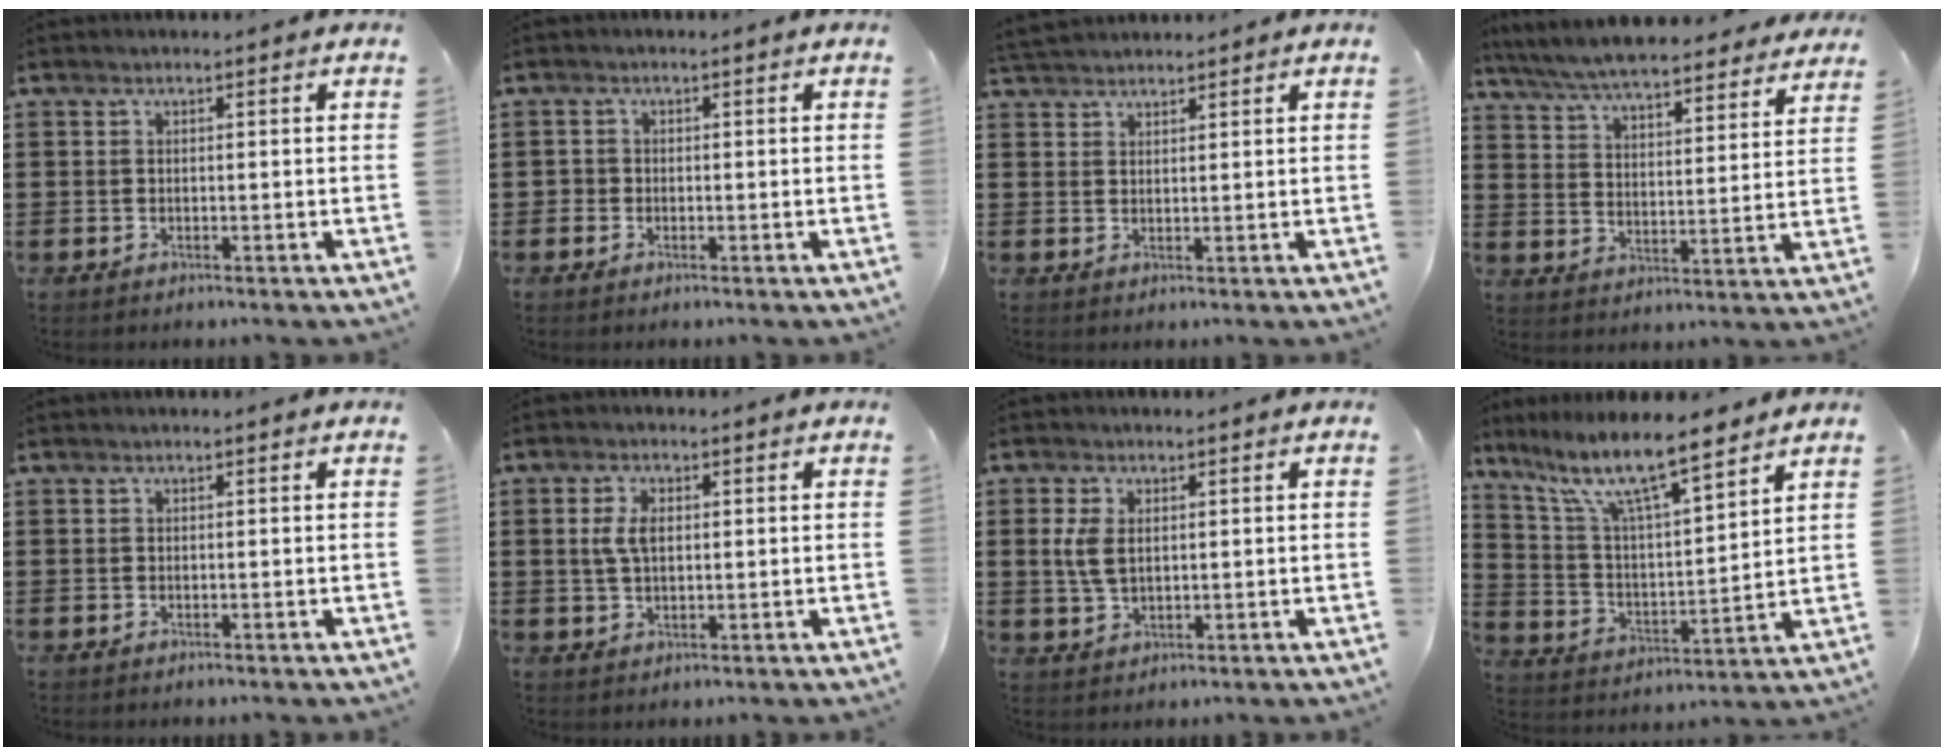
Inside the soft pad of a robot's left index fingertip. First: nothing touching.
{"total": 0.9, "force": [-0.3, 0.8, 0.2], "torque": [-0.006, 0.003, -0.007]}
{"total": 2.4, "force": [2.3, 0.4, 0.3], "torque": [-0.013, 0.000, 0.046]}
{"total": 6.8, "force": [6.6, 0.2, 1.8], "torque": [-0.063, -0.040, 0.116]}
{"total": 0.0}
{"total": 3.9, "force": [0.7, 2.1, 3.2], "torque": [-0.076, 0.007, 0.009]}
{"total": 4.5, "force": [0.9, 2.6, 3.5], "torque": [-0.090, 0.002, 0.012]}
{"total": 10.5, "force": [8.1, 2.0, 6.4], "torque": [-0.153, -0.041, 0.137]}